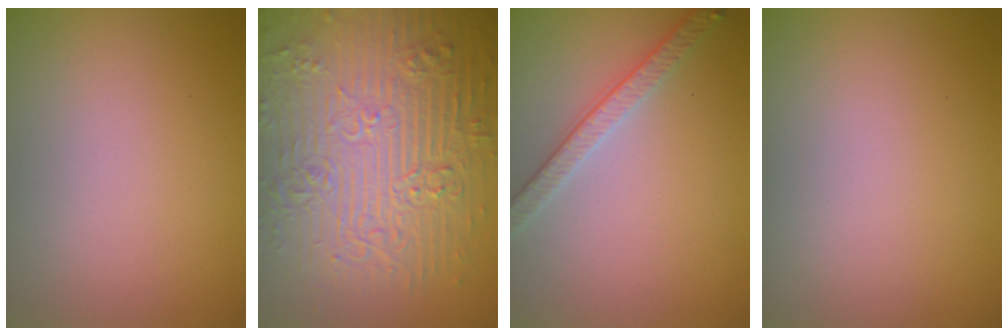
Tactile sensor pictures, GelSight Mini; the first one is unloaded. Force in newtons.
{"total": 12.0, "press": 7.9, "slide": 9.0}
{"total": 2.8, "press": 2.7, "slide": 0.8}
{"total": 0.0}